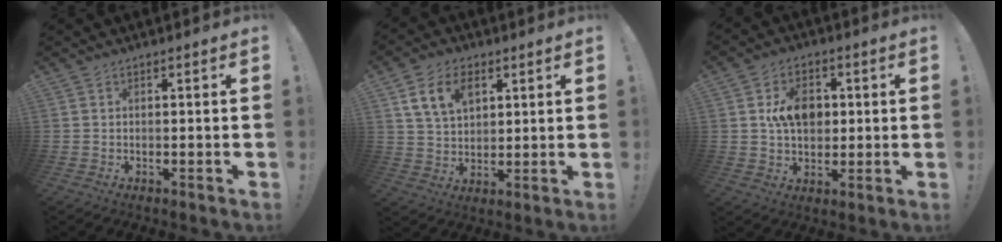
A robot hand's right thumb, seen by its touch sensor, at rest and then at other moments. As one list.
[{"total": 11.1, "force": [5.0, 7.2, 6.7], "torque": [-0.102, -0.008, 0.095]}, {"total": 9.9, "force": [1.7, 7.4, 6.3], "torque": [-0.104, 0.007, 0.033]}]